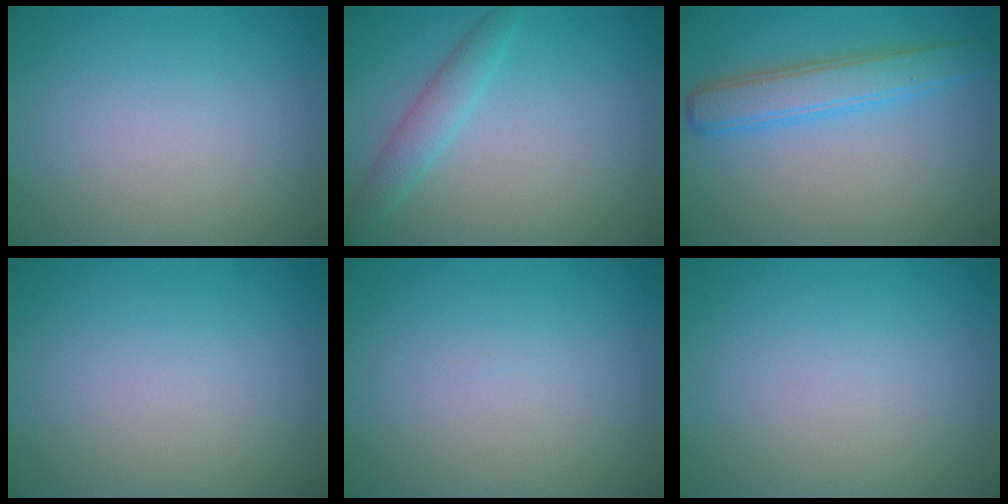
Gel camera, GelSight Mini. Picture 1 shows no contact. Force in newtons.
{"total": 2.3, "press": 2.3, "slide": 0.1}
{"total": 3.7, "press": 3.7, "slide": 0.1}
{"total": 0.0}
{"total": 0.0}
{"total": 0.0}